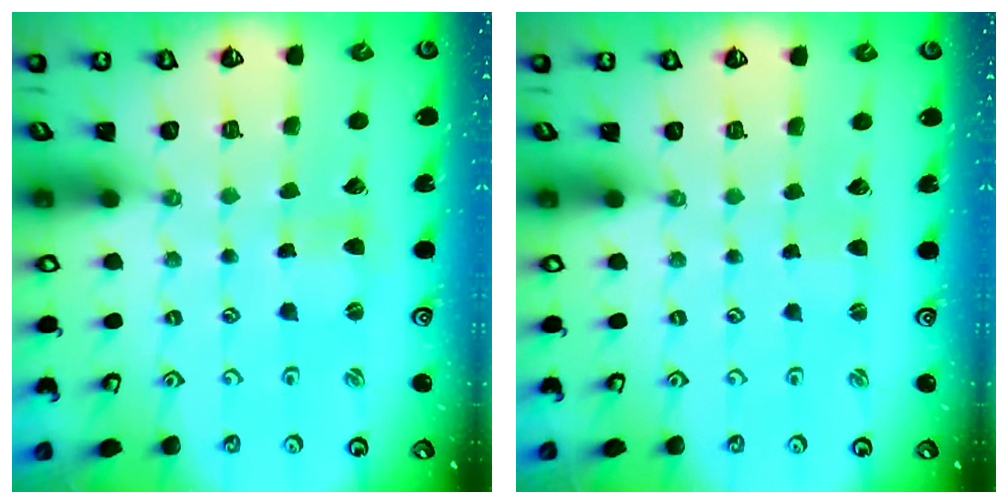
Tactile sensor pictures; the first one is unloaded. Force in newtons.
{"total": 0.0}